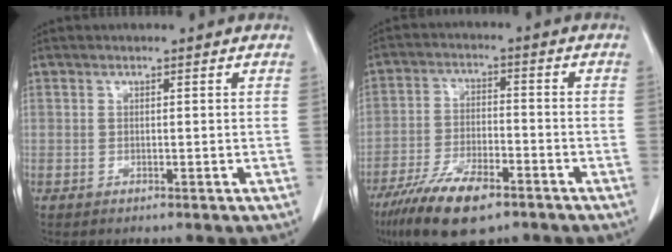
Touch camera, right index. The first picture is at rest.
{"total": 11.7, "force": [-7.8, 3.6, 7.9], "torque": [-0.145, -0.015, -0.138]}